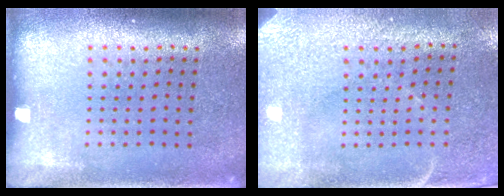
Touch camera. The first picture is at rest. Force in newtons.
{"total": 2.9, "press": 2.5, "slide": 1.6}